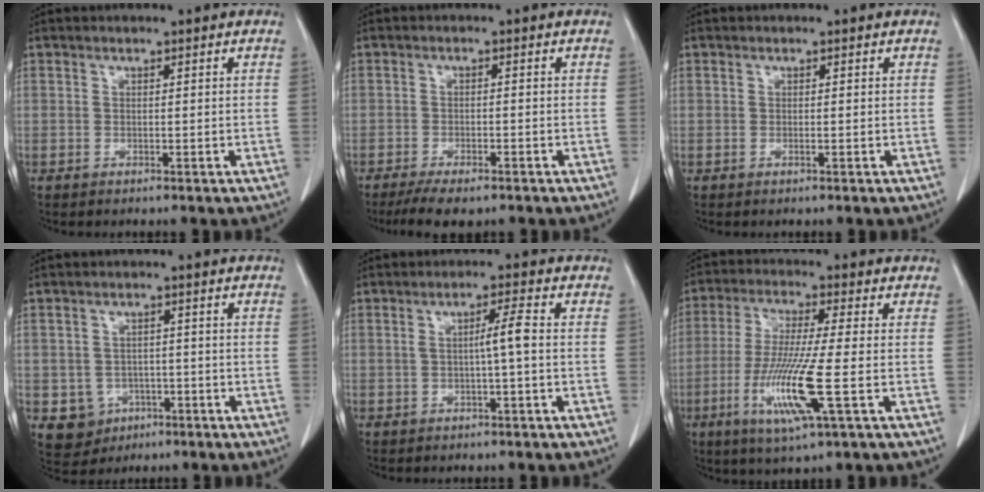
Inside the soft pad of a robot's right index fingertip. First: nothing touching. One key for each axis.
{"total": 8.1, "fx": -6.0, "fy": 2.5, "fz": 4.8, "tx": -0.077, "ty": -0.014, "tz": -0.094}
{"total": 0.7, "fx": -0.2, "fy": 0.3, "fz": 0.6, "tx": -0.016, "ty": 0.000, "tz": -0.002}
{"total": 6.6, "fx": -2.5, "fy": 5.8, "fz": 1.7, "tx": -0.031, "ty": 0.008, "tz": -0.024}
{"total": 3.6, "fx": -0.3, "fy": 0.2, "fz": 3.6, "tx": -0.067, "ty": 0.009, "tz": -0.001}
{"total": 12.5, "fx": -3.8, "fy": 0.2, "fz": 11.9, "tx": -0.248, "ty": -0.025, "tz": -0.075}